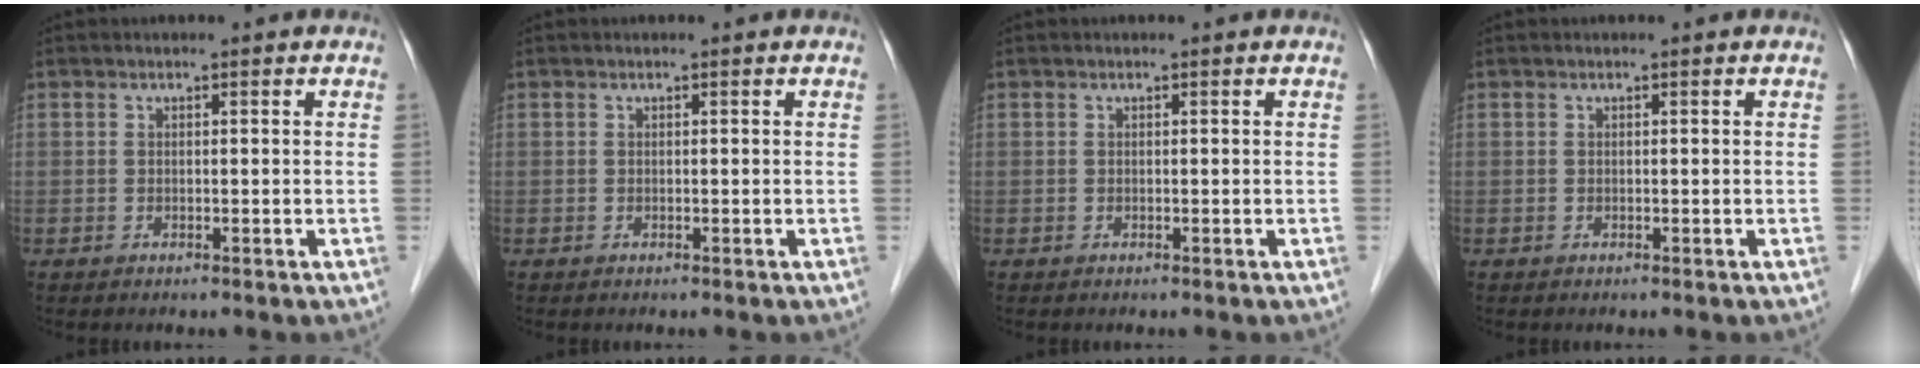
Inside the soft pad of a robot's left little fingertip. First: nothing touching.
{"total": 0.0}
{"total": 0.0}
{"total": 0.0}